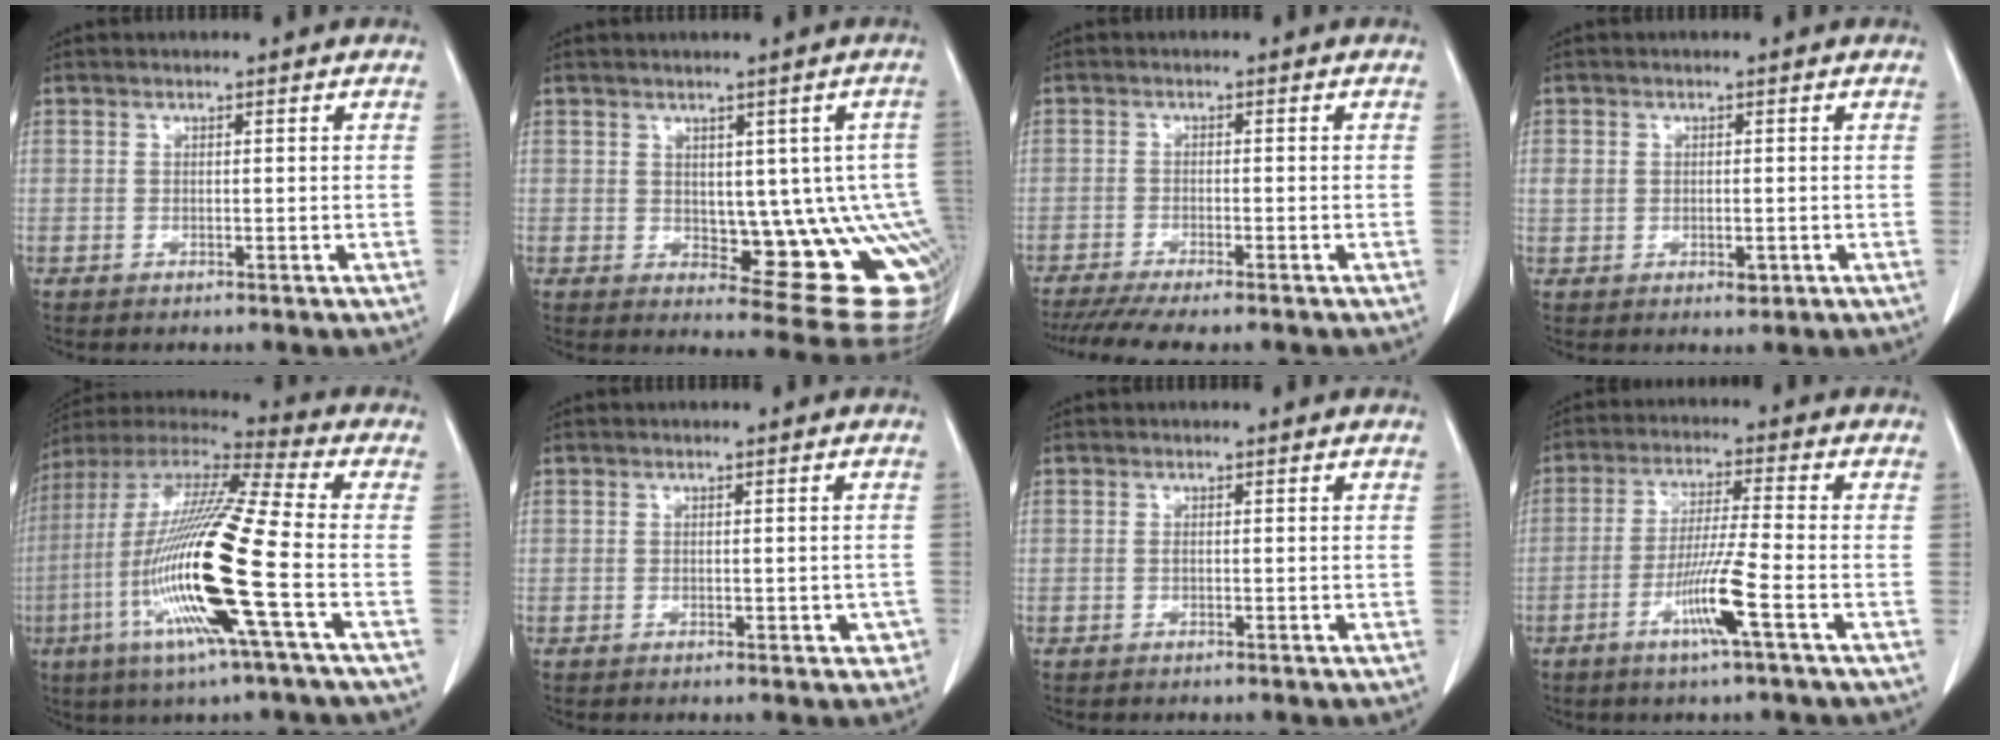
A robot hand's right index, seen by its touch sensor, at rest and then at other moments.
{"total": 13.3, "force": [-0.9, 5.5, 12.1], "torque": [-0.101, 0.005, 0.006]}
{"total": 8.3, "force": [-7.1, 0.1, 4.4], "torque": [-0.060, -0.017, -0.112]}
{"total": 3.4, "force": [-0.4, 2.5, 2.3], "torque": [-0.039, 0.005, 0.004]}
{"total": 21.0, "force": [-5.7, 0.1, 20.2], "torque": [-0.428, -0.025, -0.121]}
{"total": 2.4, "force": [-0.7, 1.5, 1.7], "torque": [-0.007, 0.010, -0.002]}
{"total": 0.0}
{"total": 8.1, "force": [-3.5, -0.9, 7.3], "torque": [-0.140, -0.014, -0.070]}